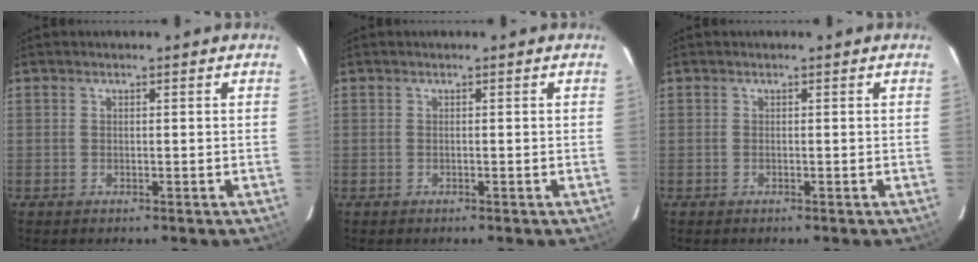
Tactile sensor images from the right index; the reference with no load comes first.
{"total": 0.0}
{"total": 0.0}